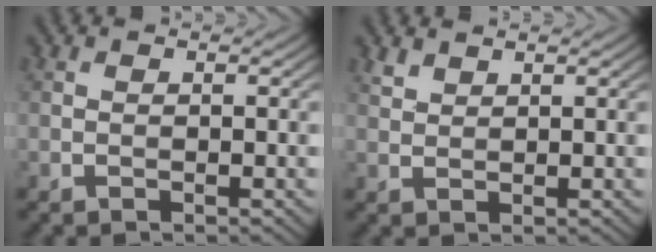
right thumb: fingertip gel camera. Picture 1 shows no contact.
{"total": 1.6, "force": [1.4, 0.5, 0.5], "torque": [-0.016, 0.002, 0.035]}